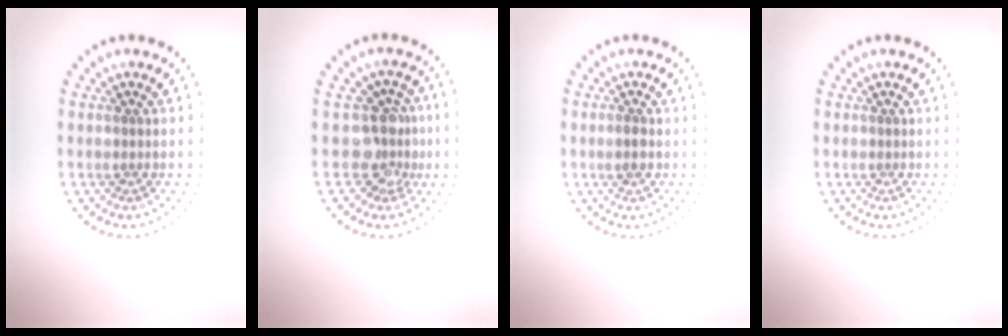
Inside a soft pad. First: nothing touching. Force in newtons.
{"total": 3.4, "press": 2.6, "slide": 2.2}
{"total": 1.2, "press": 1.1, "slide": 0.2}
{"total": 0.0}